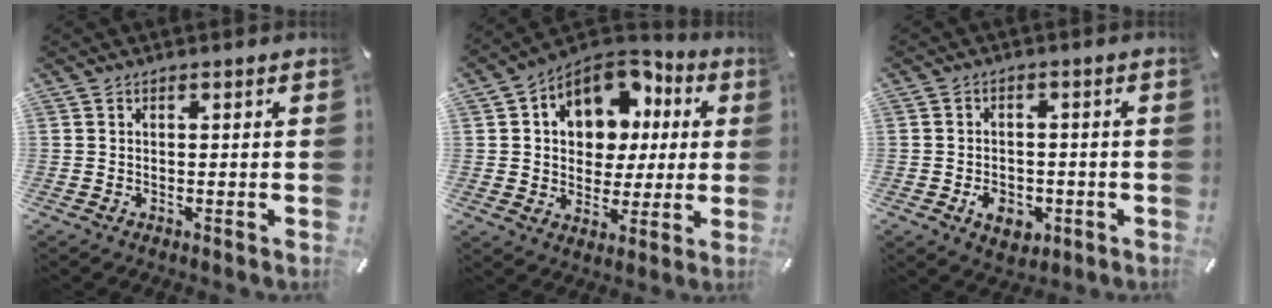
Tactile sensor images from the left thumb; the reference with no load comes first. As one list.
[{"total": 12.4, "force": [4.7, 10.1, 5.3], "torque": [-0.095, -0.022, 0.092]}, {"total": 6.3, "force": [-2.2, 4.9, 3.2], "torque": [-0.048, 0.005, -0.040]}]